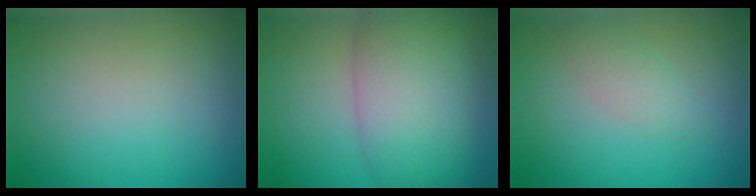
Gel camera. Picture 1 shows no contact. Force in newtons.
{"total": 8.1, "press": 8.1, "slide": 0.3}
{"total": 1.8, "press": 1.8, "slide": 0.1}